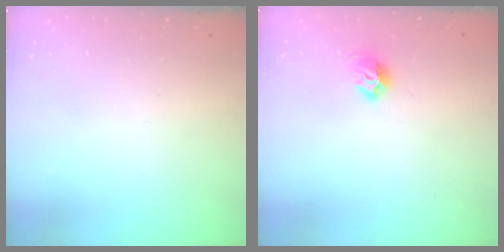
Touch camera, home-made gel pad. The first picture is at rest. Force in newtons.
{"total": 7.0, "press": 6.9, "slide": 1.3}